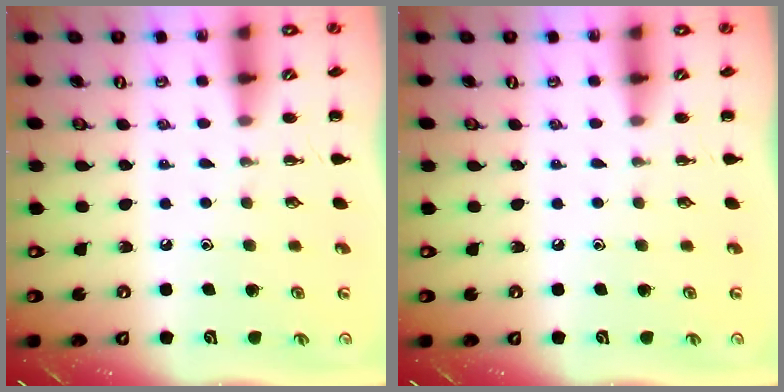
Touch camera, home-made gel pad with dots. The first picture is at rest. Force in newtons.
{"total": 0.0}